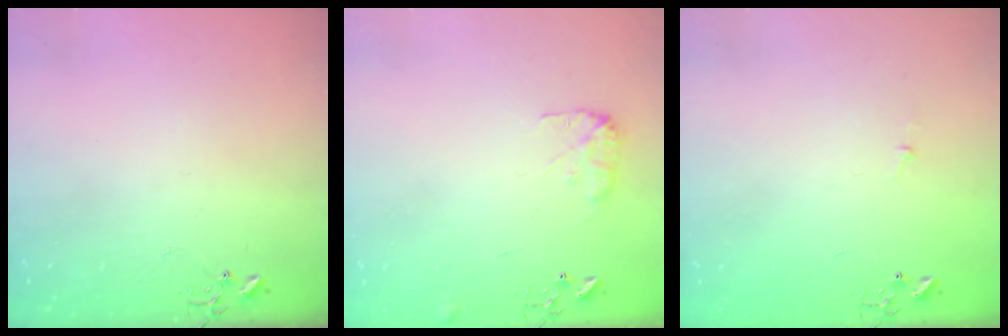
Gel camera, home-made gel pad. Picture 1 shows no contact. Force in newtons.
{"total": 8.3, "press": 8.3, "slide": 0.2}
{"total": 2.7, "press": 2.7, "slide": 0.3}